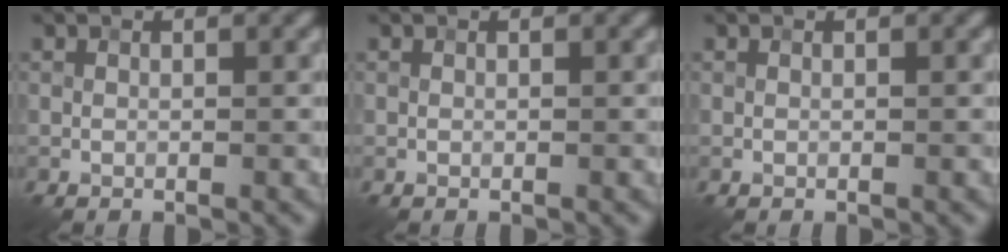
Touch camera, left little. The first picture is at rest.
{"total": 0.0}
{"total": 0.0}